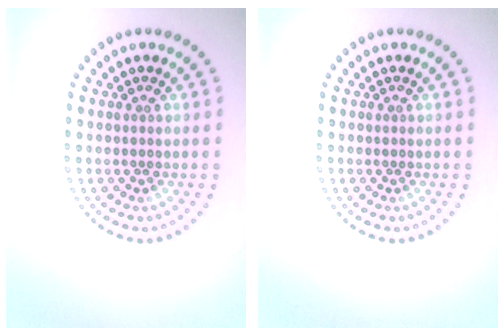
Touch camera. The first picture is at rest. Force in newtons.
{"total": 0.0}